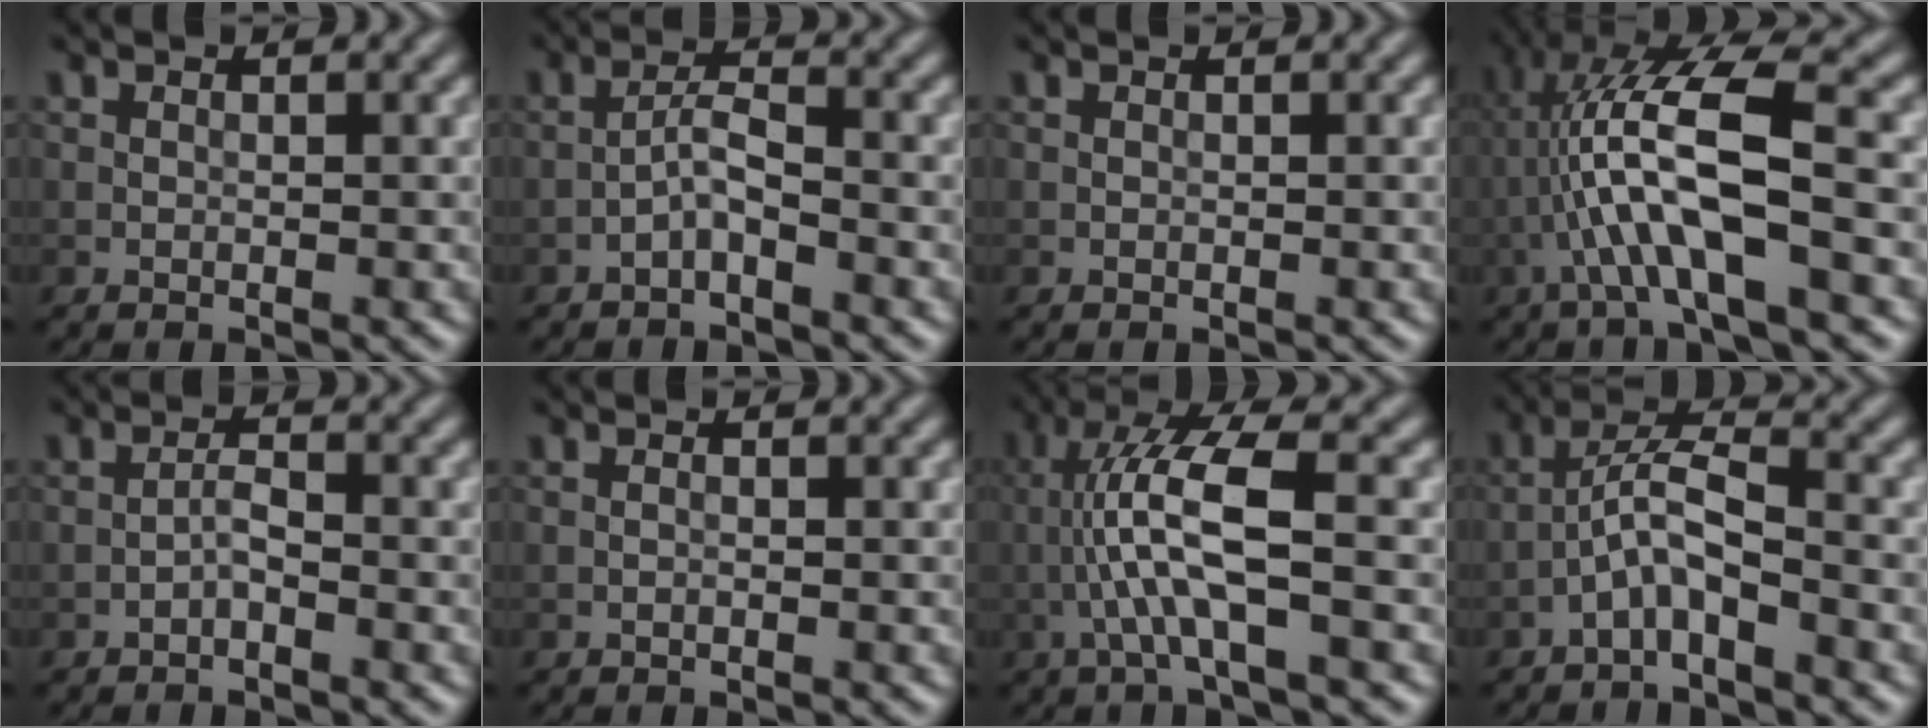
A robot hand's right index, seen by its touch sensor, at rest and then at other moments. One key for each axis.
{"total": 2.1, "fx": -1.3, "fy": 0.3, "fz": 1.6, "tx": -0.032, "ty": 0.011, "tz": -0.030}
{"total": 0.0}
{"total": 9.2, "fx": -1.5, "fy": 2.2, "fz": 8.8, "tx": -0.177, "ty": 0.022, "tz": -0.029}
{"total": 1.3, "fx": -0.8, "fy": 0.2, "fz": 0.9, "tx": -0.018, "ty": 0.006, "tz": -0.017}
{"total": 0.0}
{"total": 7.0, "fx": -0.9, "fy": 1.3, "fz": 6.8, "tx": -0.135, "ty": 0.017, "tz": -0.017}
{"total": 3.9, "fx": -2.0, "fy": 0.8, "fz": 3.2, "tx": -0.064, "ty": 0.017, "tz": -0.043}